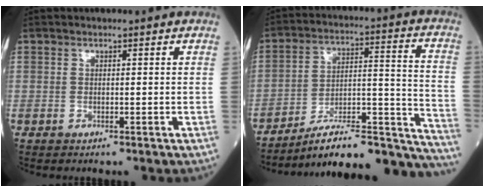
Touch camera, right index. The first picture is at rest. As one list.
[{"total": 22.9, "force": [-20.8, 2.6, 9.2], "torque": [-0.068, 0.042, -0.306]}]